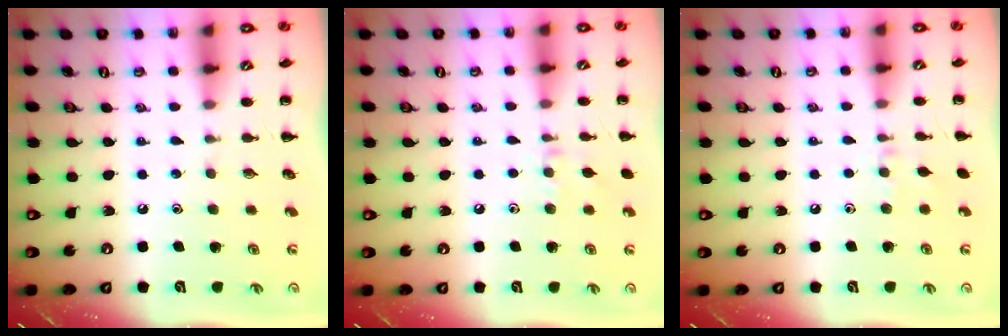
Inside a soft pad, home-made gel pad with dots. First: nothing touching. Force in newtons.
{"total": 6.6, "press": 6.5, "slide": 1.3}
{"total": 5.4, "press": 5.1, "slide": 1.7}